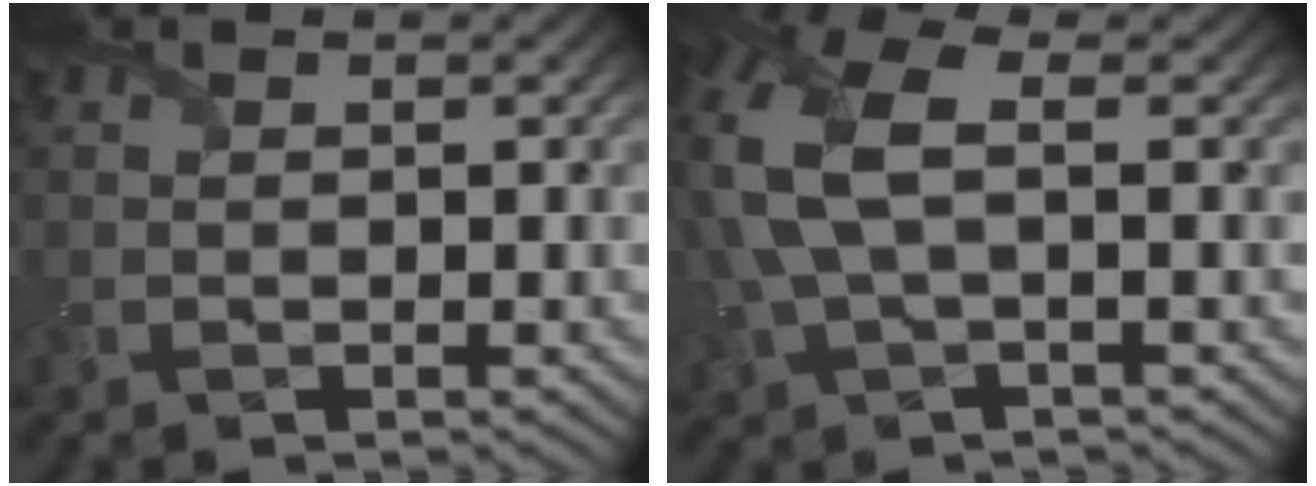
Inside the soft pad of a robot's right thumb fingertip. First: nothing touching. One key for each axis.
{"total": 10.0, "fx": 1.3, "fy": 5.1, "fz": 8.5, "tx": -0.234, "ty": 0.013, "tz": 0.021}